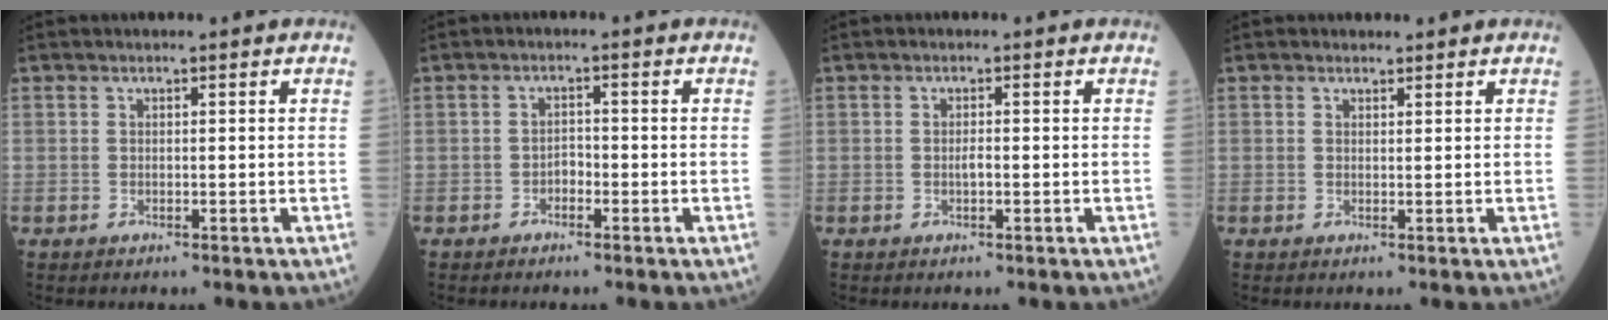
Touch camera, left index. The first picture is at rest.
{"total": 1.6, "force": [-1.0, 0.8, 0.8], "torque": [-0.006, 0.003, -0.022]}
{"total": 1.1, "force": [-0.4, 0.3, 0.9], "torque": [-0.018, -0.001, -0.009]}
{"total": 0.7, "force": [0.5, 0.5, 0.0], "torque": [0.001, -0.005, 0.003]}